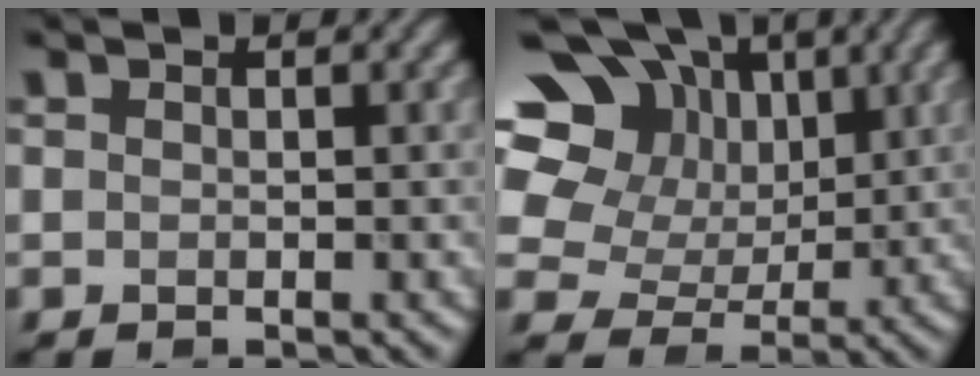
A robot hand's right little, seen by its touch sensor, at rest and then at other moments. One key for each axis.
{"total": 18.4, "fx": 7.8, "fy": 13.7, "fz": 9.4, "tx": -0.209, "ty": 0.047, "tz": 0.133}